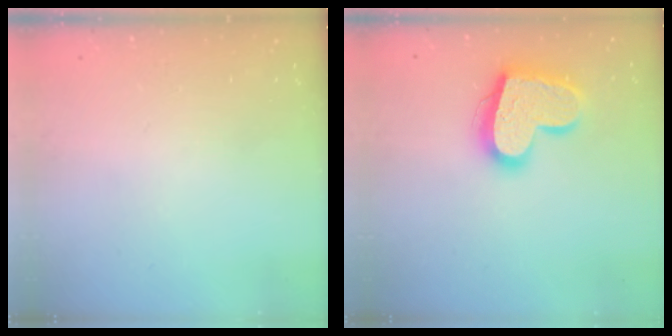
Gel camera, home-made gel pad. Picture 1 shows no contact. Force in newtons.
{"total": 20.2, "press": 20.2, "slide": 1.5}